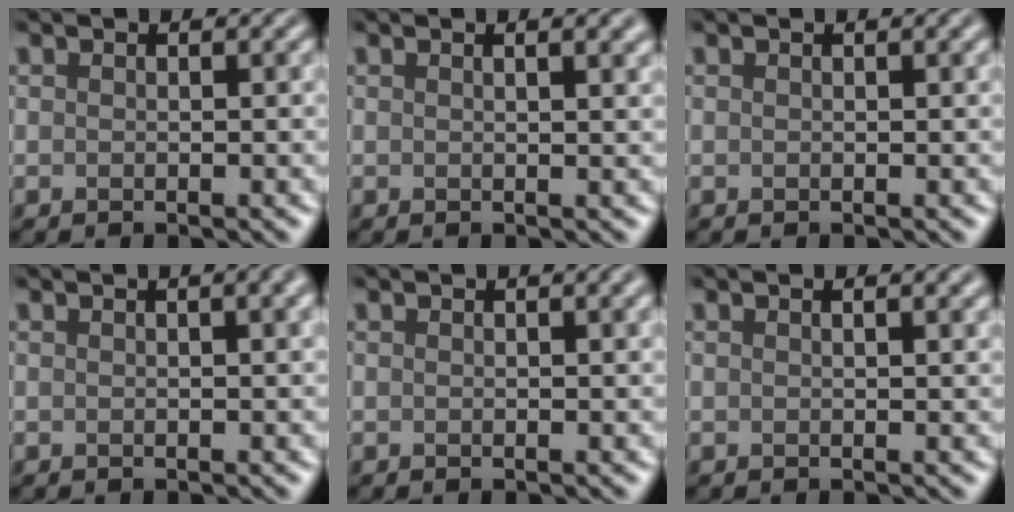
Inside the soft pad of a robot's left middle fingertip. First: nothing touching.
{"total": 3.9, "force": [1.9, 1.7, 2.9], "torque": [-0.009, 0.010, -0.004]}
{"total": 1.1, "force": [0.5, 0.3, 1.0], "torque": [-0.011, 0.001, 0.002]}
{"total": 4.2, "force": [1.7, 2.0, 3.3], "torque": [-0.016, 0.017, -0.007]}
{"total": 1.9, "force": [0.8, 0.6, 1.6], "torque": [-0.015, -0.002, 0.003]}
{"total": 2.3, "force": [1.1, 0.9, 1.8], "torque": [-0.011, -0.003, -0.004]}